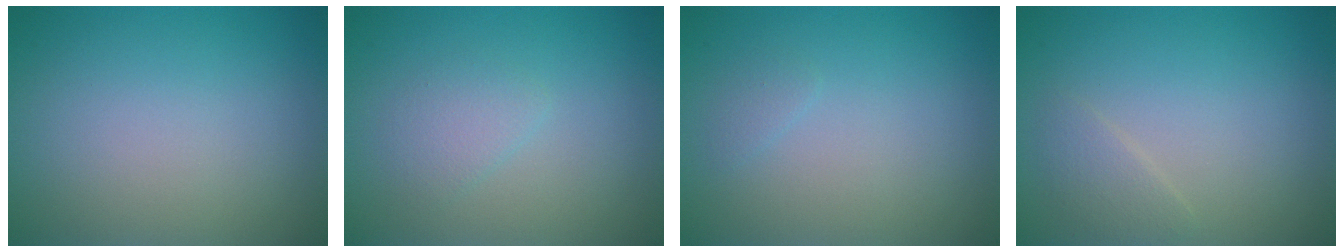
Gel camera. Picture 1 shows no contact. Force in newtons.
{"total": 1.5, "press": 1.5, "slide": 0.1}
{"total": 0.6, "press": 0.6, "slide": 0.1}
{"total": 1.4, "press": 1.4, "slide": 0.1}